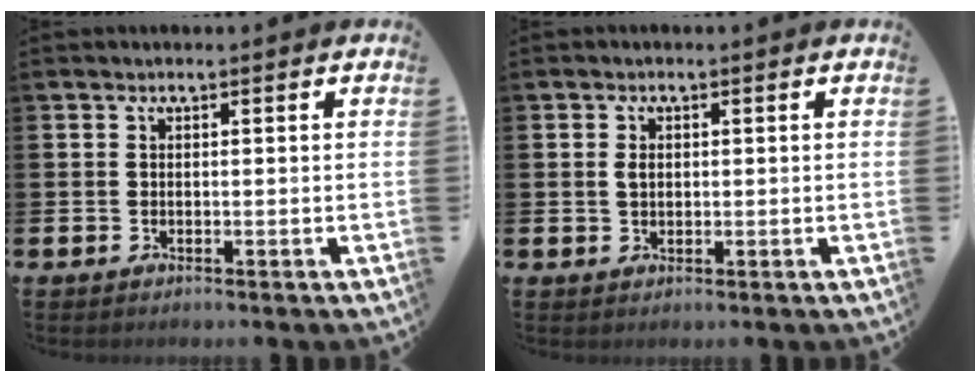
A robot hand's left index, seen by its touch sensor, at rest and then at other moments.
{"total": 1.6, "force": [0.3, 1.1, 1.1], "torque": [-0.016, 0.004, 0.002]}